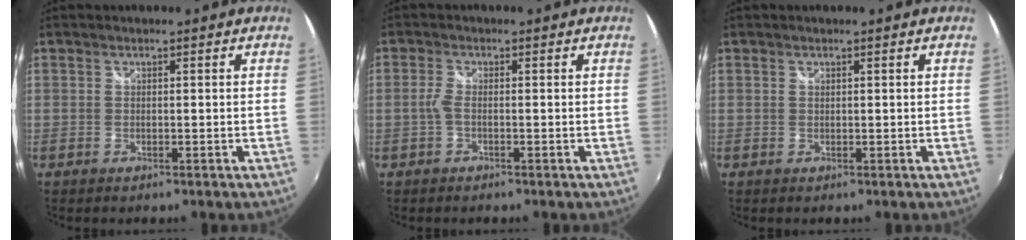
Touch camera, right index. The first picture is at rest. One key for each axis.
{"total": 1.9, "fx": -0.6, "fy": 0.4, "fz": 1.7, "tx": -0.040, "ty": 0.002, "tz": -0.015}
{"total": 0.0}